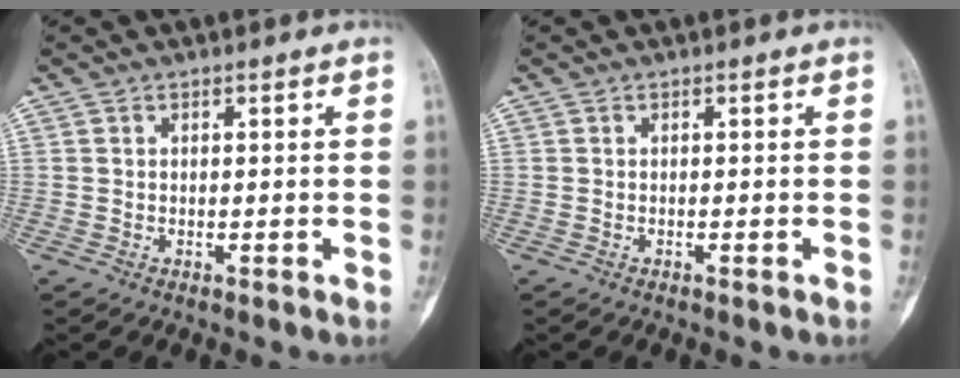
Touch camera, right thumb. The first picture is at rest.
{"total": 0.5, "force": [-0.4, 0.1, 0.4], "torque": [-0.012, 0.002, -0.001]}